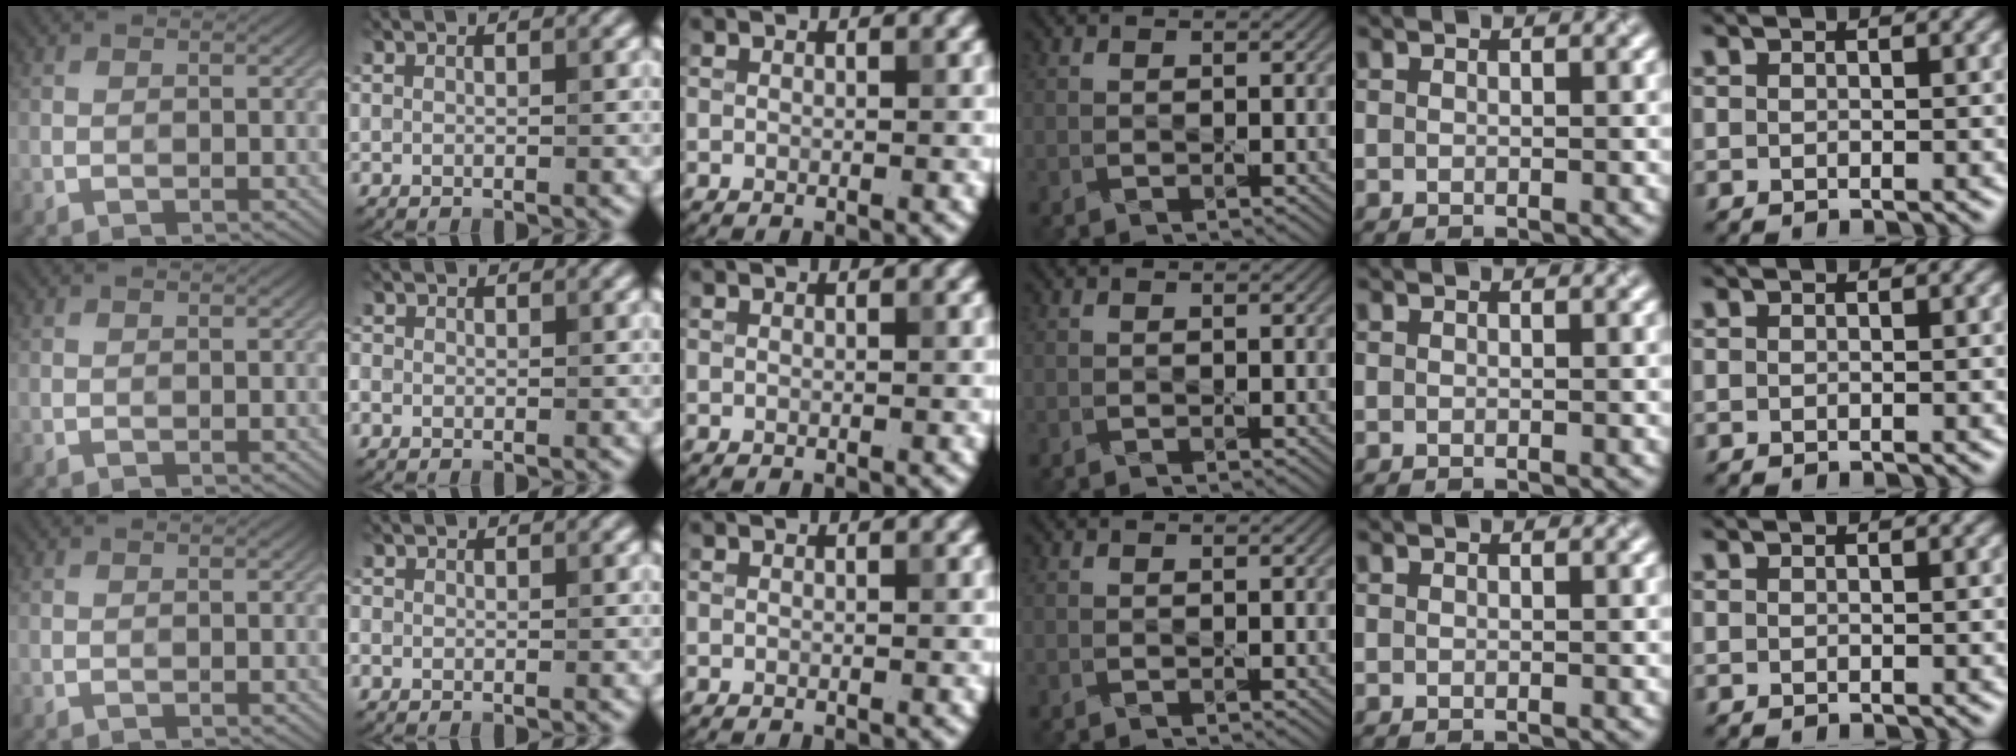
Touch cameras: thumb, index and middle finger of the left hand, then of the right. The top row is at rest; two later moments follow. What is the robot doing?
{"motion": "press", "object": "calculator"}